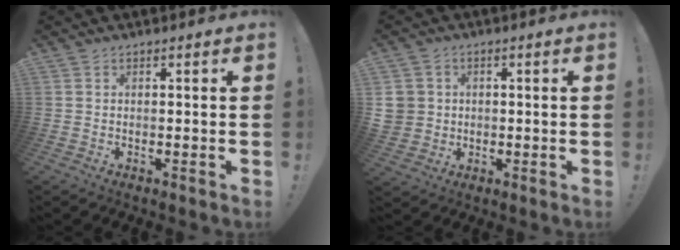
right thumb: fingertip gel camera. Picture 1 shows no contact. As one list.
[{"total": 5.6, "force": [0.5, 5.3, 1.6], "torque": [-0.037, 0.001, 0.014]}]